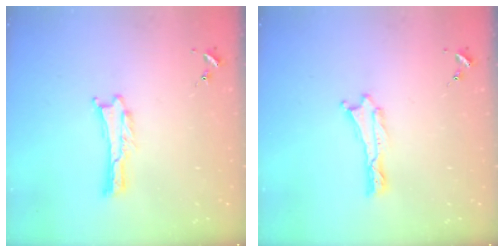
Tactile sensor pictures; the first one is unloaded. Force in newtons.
{"total": 0.0}